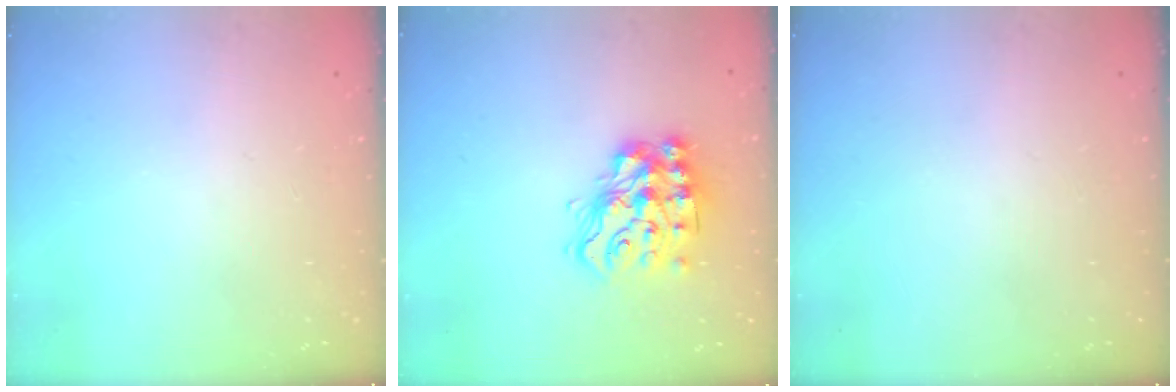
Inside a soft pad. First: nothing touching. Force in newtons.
{"total": 16.4, "press": 16.1, "slide": 3.4}
{"total": 0.0}